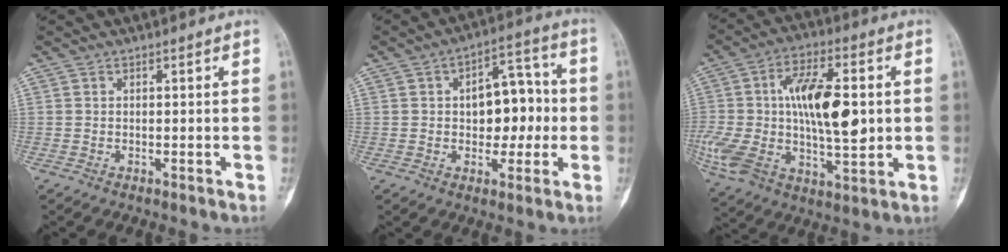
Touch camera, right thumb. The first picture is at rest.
{"total": 11.1, "force": [0.0, 6.9, 8.6], "torque": [-0.077, 0.029, -0.003]}
{"total": 22.9, "force": [1.1, 11.2, 19.9], "torque": [-0.384, 0.010, 0.022]}